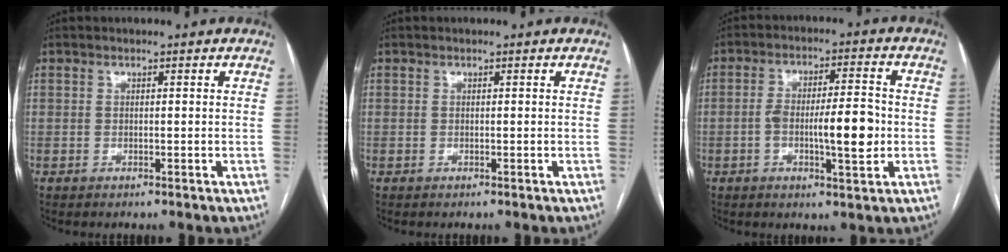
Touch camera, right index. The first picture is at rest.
{"total": 0.0}
{"total": 9.1, "force": [-1.5, 2.0, 8.7], "torque": [-0.146, 0.011, -0.023]}